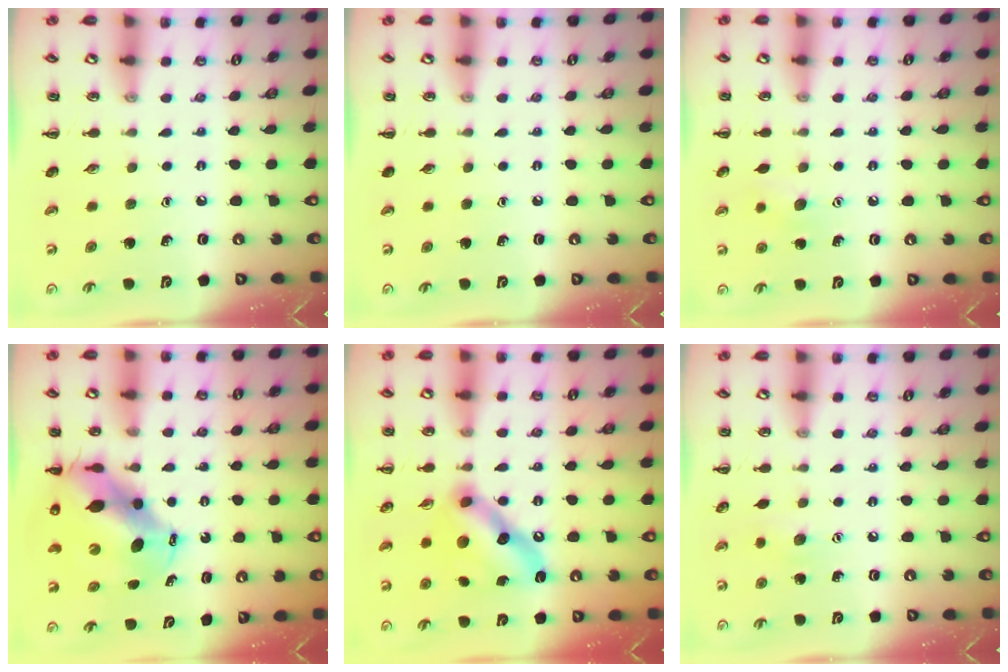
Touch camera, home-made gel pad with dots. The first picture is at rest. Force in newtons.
{"total": 0.0}
{"total": 6.7, "press": 6.5, "slide": 1.3}
{"total": 11.3, "press": 10.9, "slide": 3.0}
{"total": 13.1, "press": 13.0, "slide": 1.4}
{"total": 6.1, "press": 6.0, "slide": 1.1}